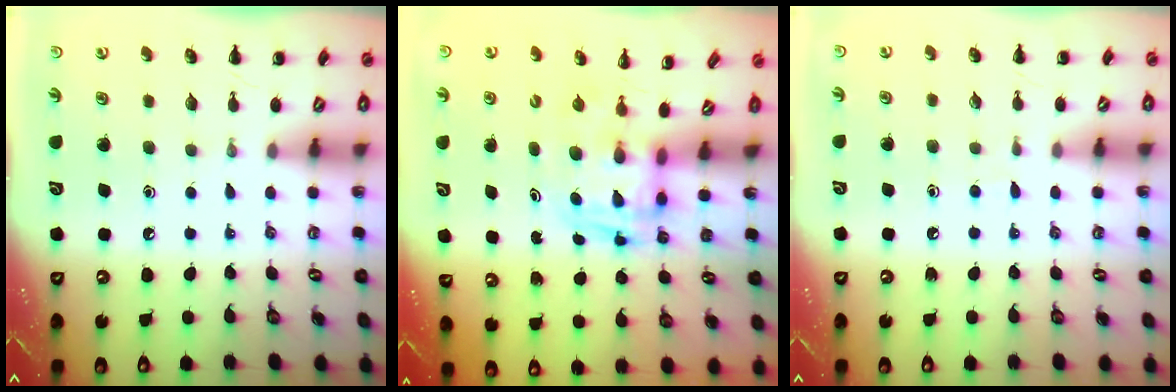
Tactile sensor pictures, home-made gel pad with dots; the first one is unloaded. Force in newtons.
{"total": 2.8, "press": 2.8, "slide": 0.5}
{"total": 2.5, "press": 2.1, "slide": 1.3}